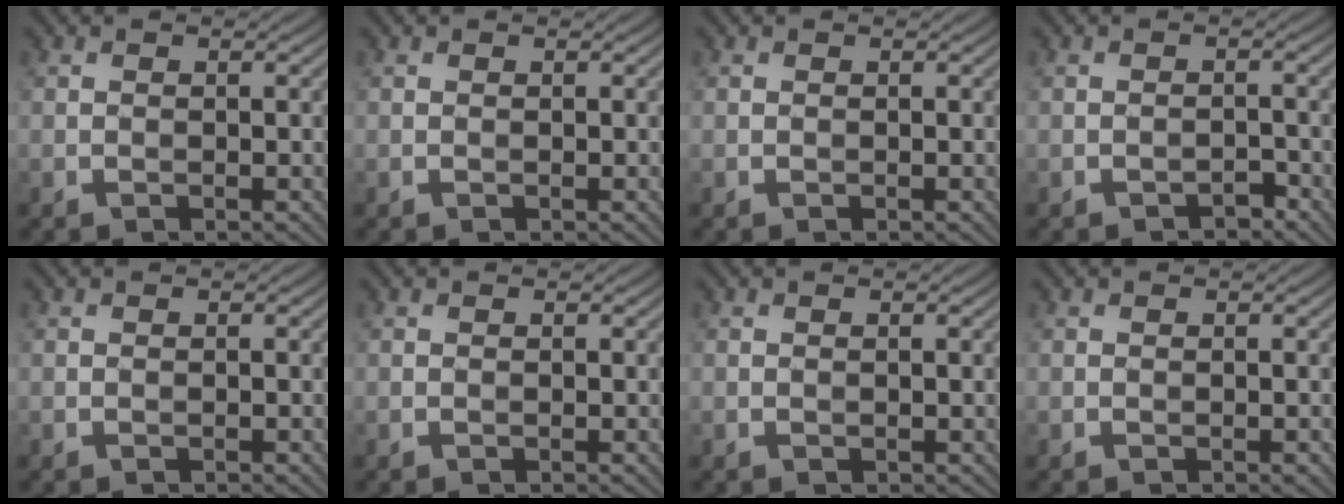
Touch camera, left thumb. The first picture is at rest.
{"total": 0.0}
{"total": 0.0}
{"total": 1.5, "force": [-1.3, 0.5, 0.5], "torque": [-0.005, 0.003, -0.024]}
{"total": 0.0}
{"total": 0.0}
{"total": 0.0}
{"total": 0.0}